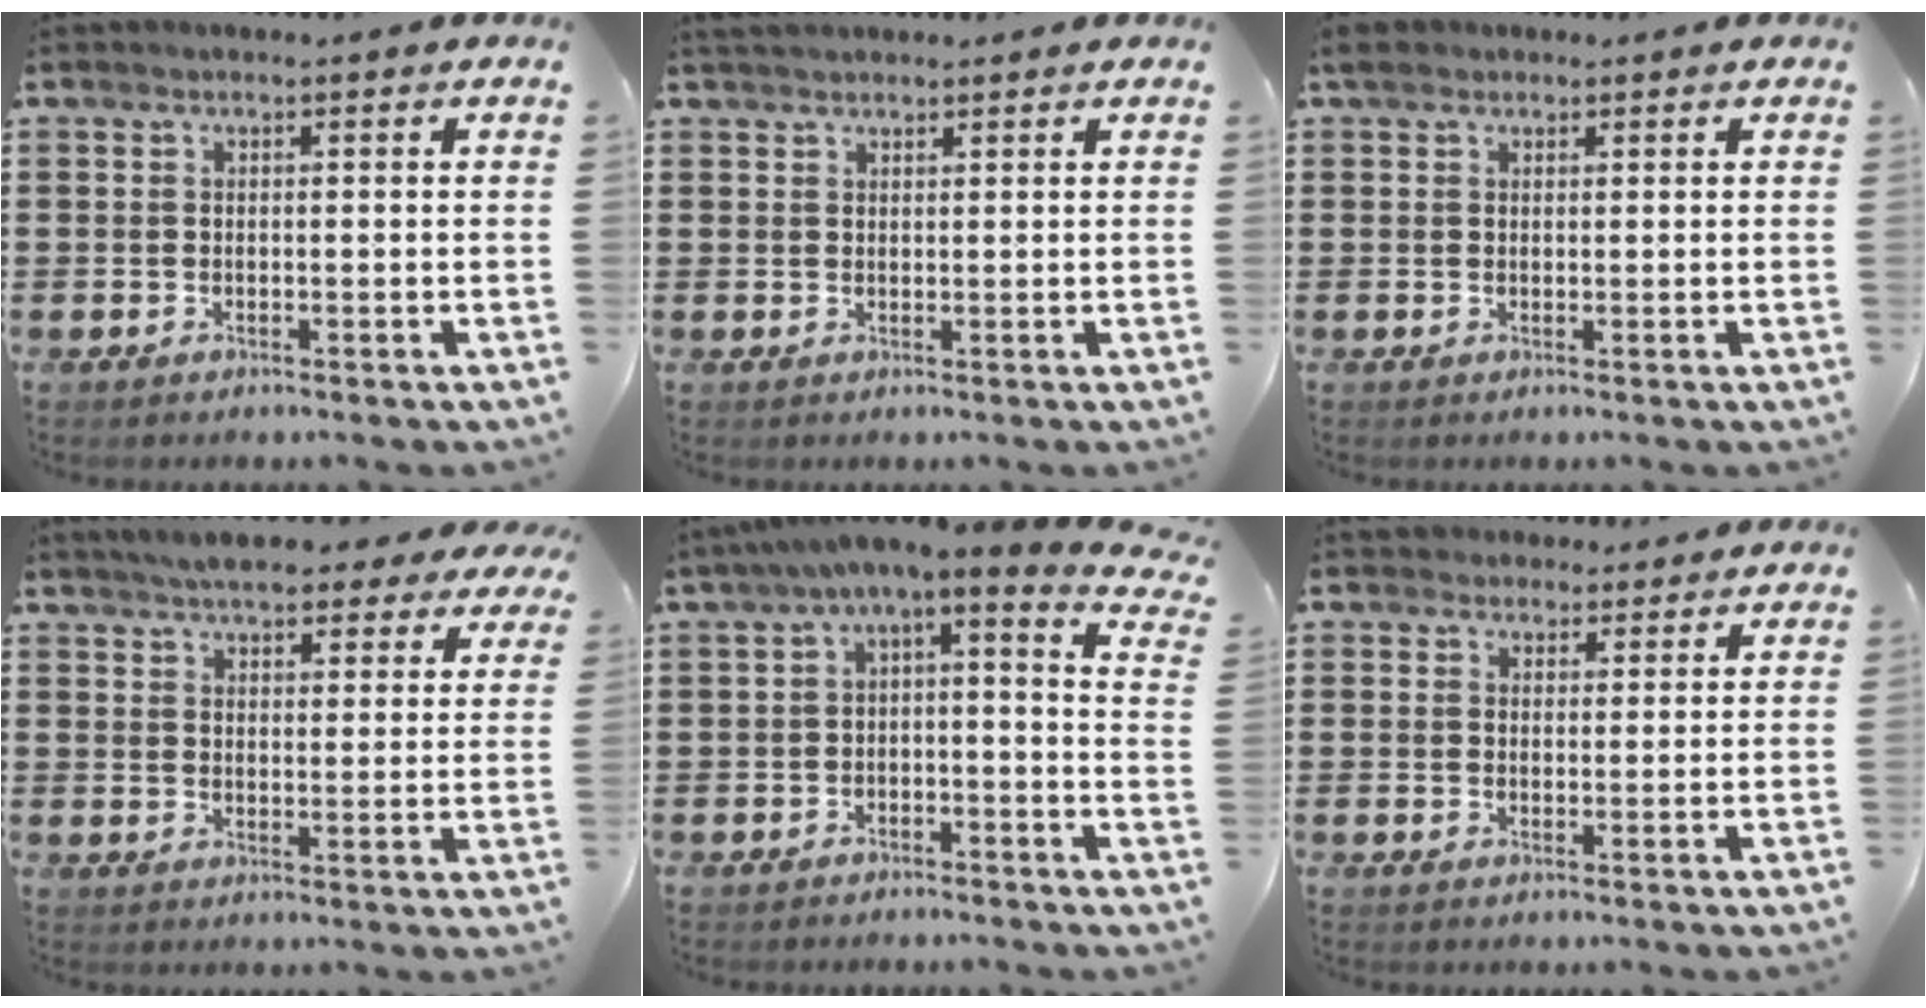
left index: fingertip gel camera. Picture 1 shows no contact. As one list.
[{"total": 1.6, "force": [1.5, 0.6, 0.2], "torque": [-0.007, 0.002, 0.030]}, {"total": 1.7, "force": [1.2, 1.0, 0.7], "torque": [-0.018, 0.007, 0.022]}, {"total": 5.7, "force": [5.3, 0.9, 1.9], "torque": [-0.056, -0.010, 0.097]}, {"total": 2.3, "force": [-0.9, 0.0, 2.1], "torque": [-0.045, -0.020, -0.029]}, {"total": 2.8, "force": [2.4, 1.5, -0.1], "torque": [-0.007, 0.007, 0.046]}]